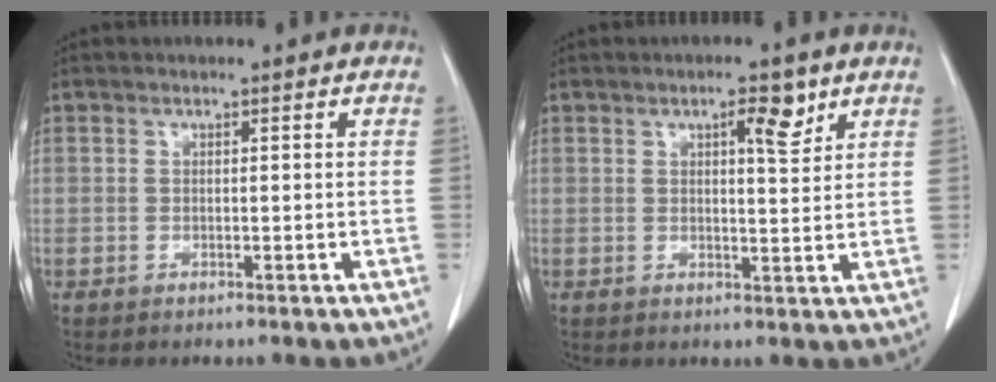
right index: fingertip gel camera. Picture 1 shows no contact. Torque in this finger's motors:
{"motor_torque": [0.26, 0.02, 0.04, 0.04]}